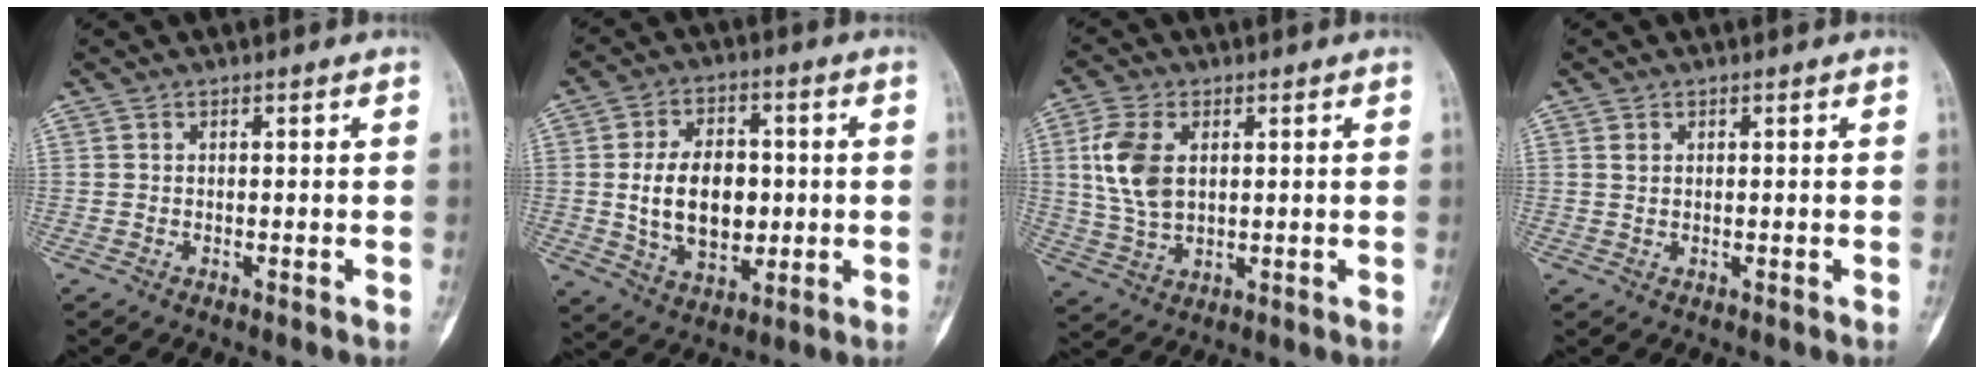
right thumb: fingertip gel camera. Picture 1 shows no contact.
{"total": 13.6, "force": [0.0, 9.1, 10.1], "torque": [-0.140, 0.003, 0.010]}
{"total": 9.8, "force": [2.0, 5.9, 7.6], "torque": [-0.158, -0.003, 0.044]}
{"total": 1.0, "force": [0.4, 0.7, 0.6], "torque": [-0.009, -0.001, 0.009]}